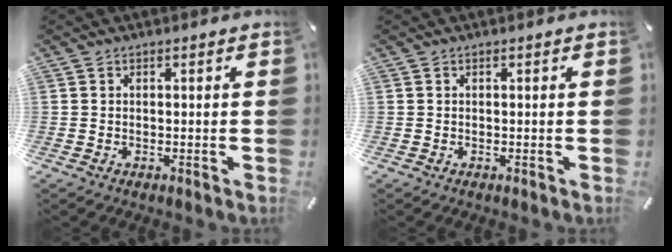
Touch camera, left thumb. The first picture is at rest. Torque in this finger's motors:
{"motor_torque": [-0.31, -0.23, 0.00, 0.07, 0.00]}